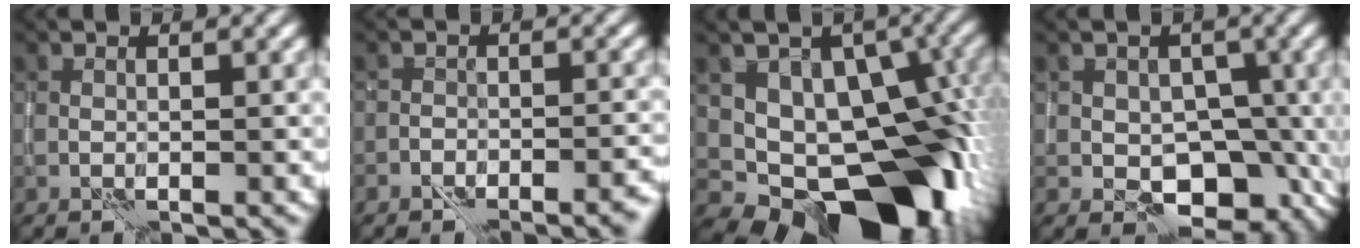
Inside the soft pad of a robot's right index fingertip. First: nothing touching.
{"total": 3.1, "force": [-2.8, 1.2, 0.5], "torque": [0.009, 0.015, -0.044]}
{"total": 12.4, "force": [-2.6, 8.3, 8.8], "torque": [-0.084, 0.004, -0.038]}
{"total": 7.7, "force": [-2.5, 5.7, 4.5], "torque": [-0.021, 0.009, -0.036]}